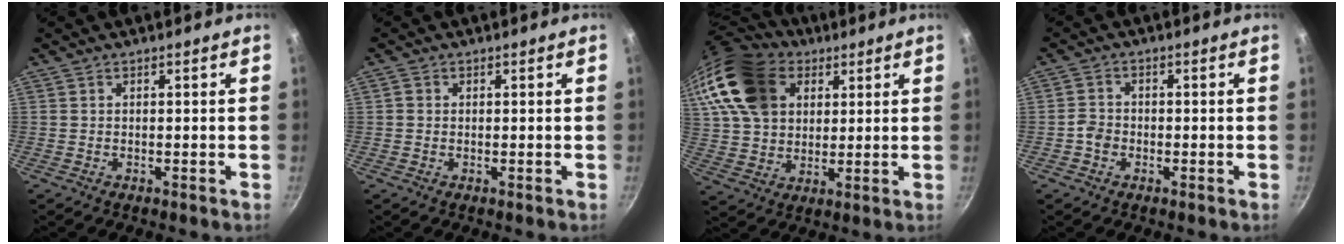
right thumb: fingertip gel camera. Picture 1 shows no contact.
{"total": 0.9, "force": [0.1, 0.9, 0.3], "torque": [-0.003, 0.003, -0.001]}
{"total": 22.3, "force": [8.9, 16.3, 12.2], "torque": [-0.238, 0.008, 0.167]}
{"total": 2.9, "force": [-1.1, 2.4, 1.1], "torque": [-0.008, 0.015, -0.026]}